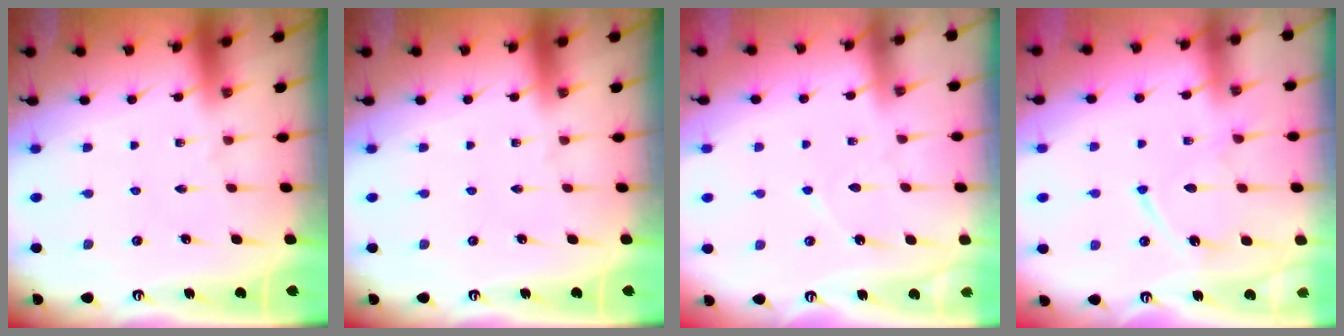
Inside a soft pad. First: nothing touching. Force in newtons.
{"total": 0.0}
{"total": 3.6, "press": 3.6, "slide": 0.1}
{"total": 10.7, "press": 10.6, "slide": 1.1}